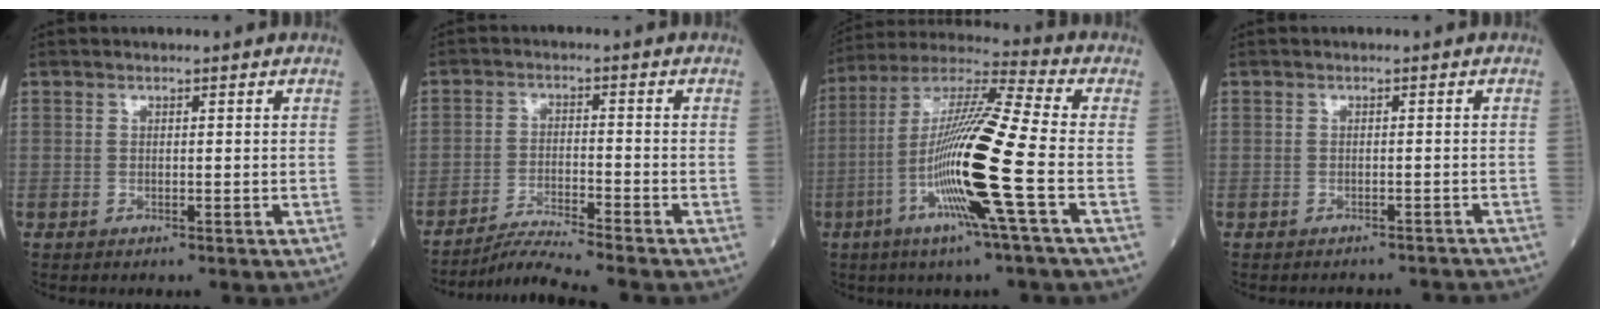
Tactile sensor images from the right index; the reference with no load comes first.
{"total": 6.8, "force": [-6.3, -1.8, 2.1], "torque": [-0.036, -0.022, -0.108]}
{"total": 17.3, "force": [-4.8, -1.0, 16.6], "torque": [-0.323, -0.012, -0.105]}
{"total": 7.0, "force": [-6.9, 0.9, 1.3], "torque": [-0.006, -0.002, -0.072]}